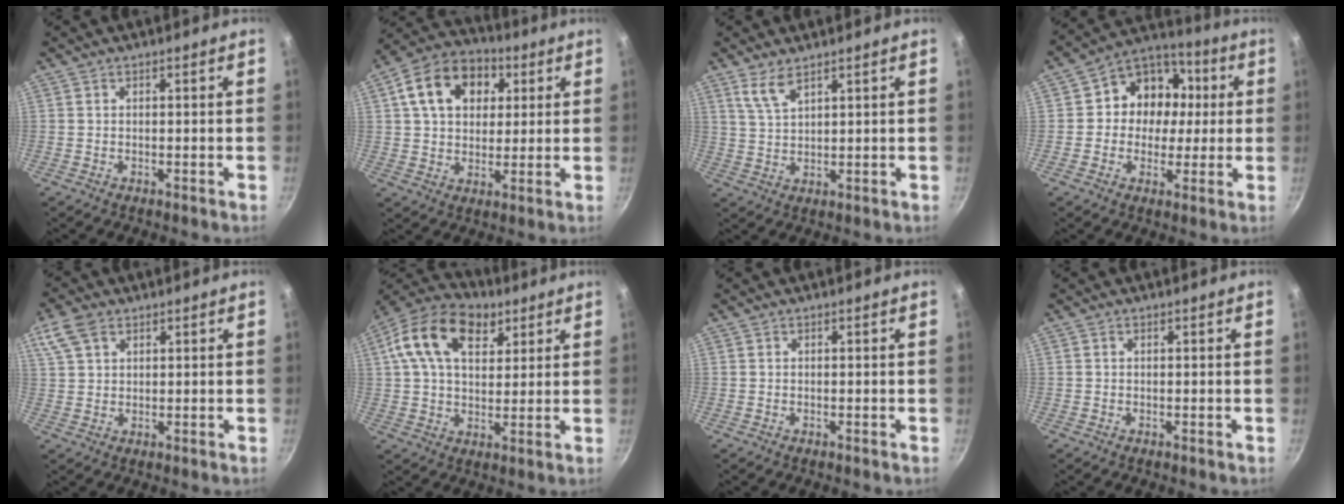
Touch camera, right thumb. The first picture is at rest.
{"total": 15.0, "force": [4.7, 10.9, 9.1], "torque": [-0.133, 0.016, 0.065]}
{"total": 4.5, "force": [3.1, 1.4, 2.9], "torque": [-0.058, -0.018, 0.068]}
{"total": 12.6, "force": [1.1, 11.0, 6.0], "torque": [-0.048, 0.022, -0.005]}
{"total": 6.3, "force": [3.3, 4.1, 3.6], "torque": [-0.066, 0.004, 0.062]}
{"total": 16.8, "force": [7.1, 10.4, 11.1], "torque": [-0.177, 0.000, 0.107]}
{"total": 0.0}
{"total": 0.0}